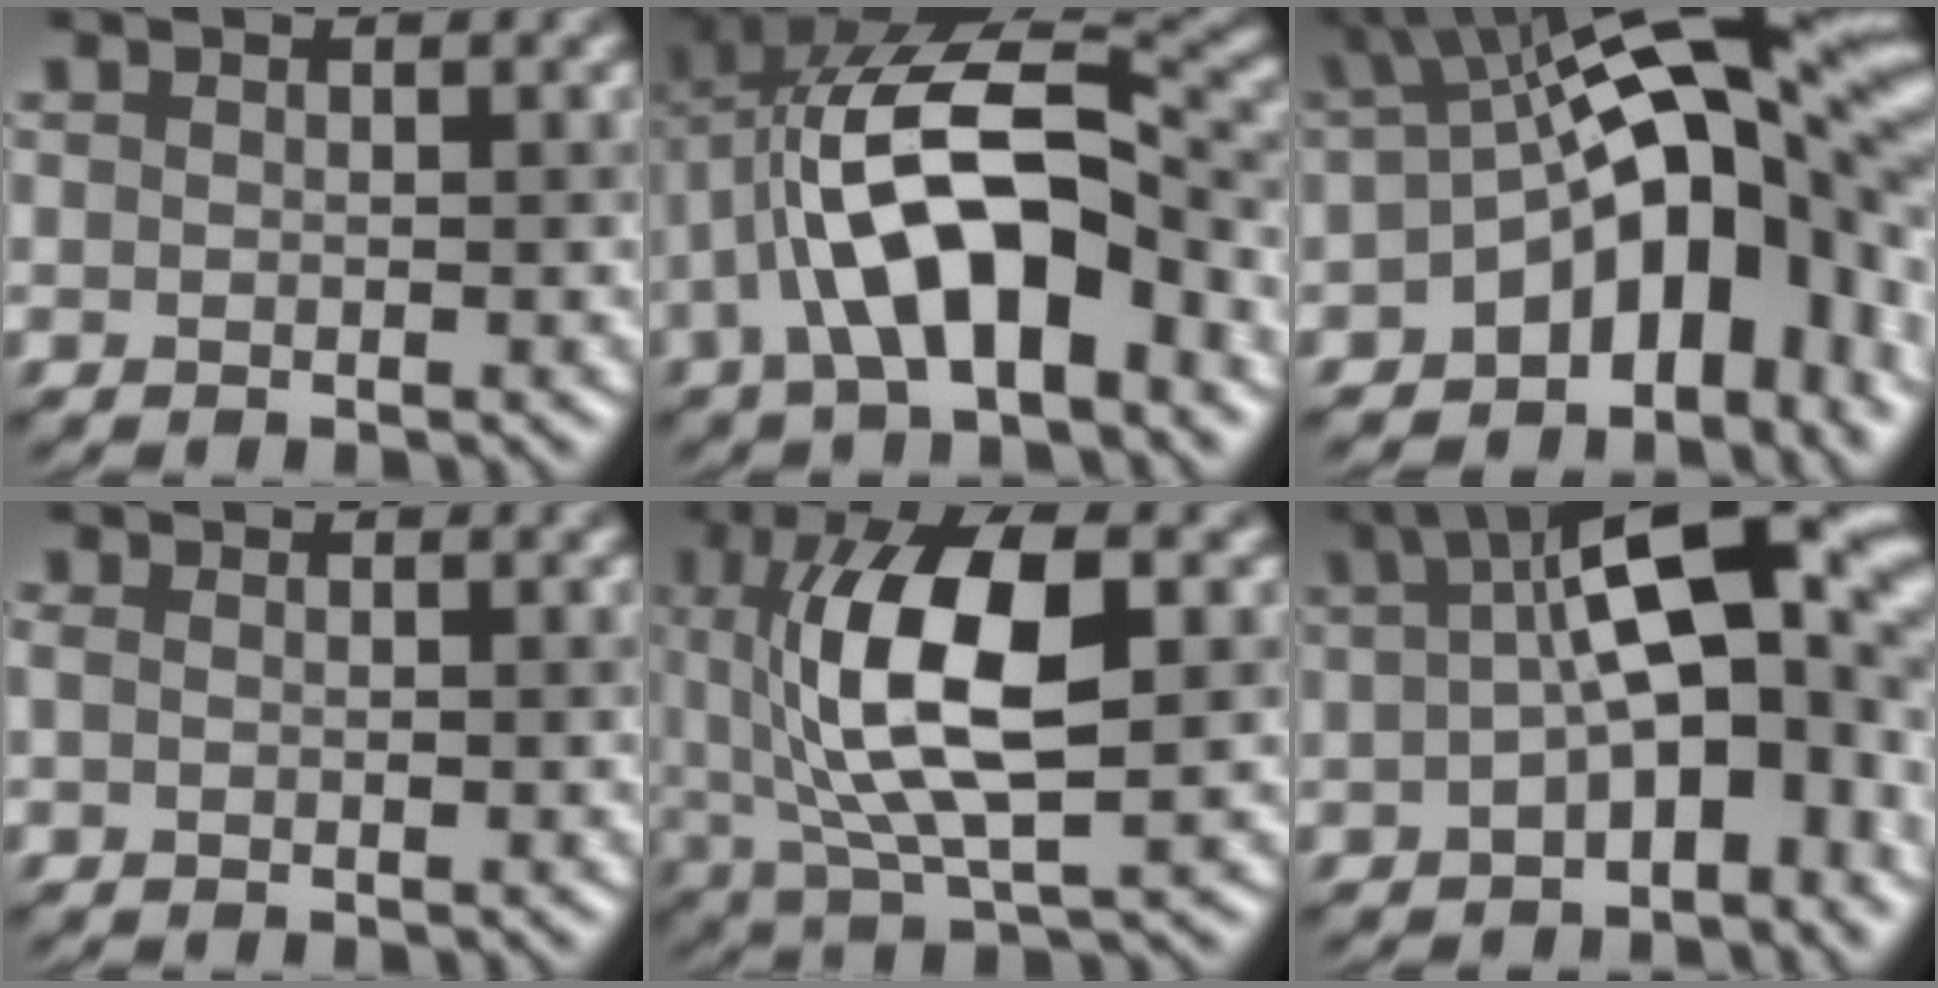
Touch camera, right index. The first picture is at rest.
{"total": 12.0, "force": [-2.5, 5.4, 10.5], "torque": [-0.181, 0.022, -0.045]}
{"total": 15.4, "force": [-1.6, 7.8, 13.3], "torque": [-0.152, 0.026, -0.032]}
{"total": 0.7, "force": [0.0, 0.5, 0.6], "torque": [-0.013, 0.005, -0.001]}
{"total": 10.6, "force": [1.4, 3.7, 9.8], "torque": [-0.176, 0.017, 0.027]}
{"total": 12.9, "force": [0.8, 5.3, 11.8], "torque": [-0.156, 0.030, 0.003]}